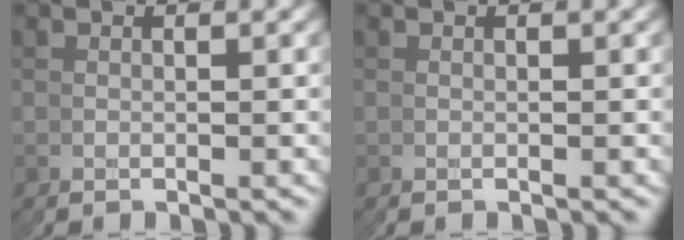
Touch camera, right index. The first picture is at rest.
{"total": 0.0}